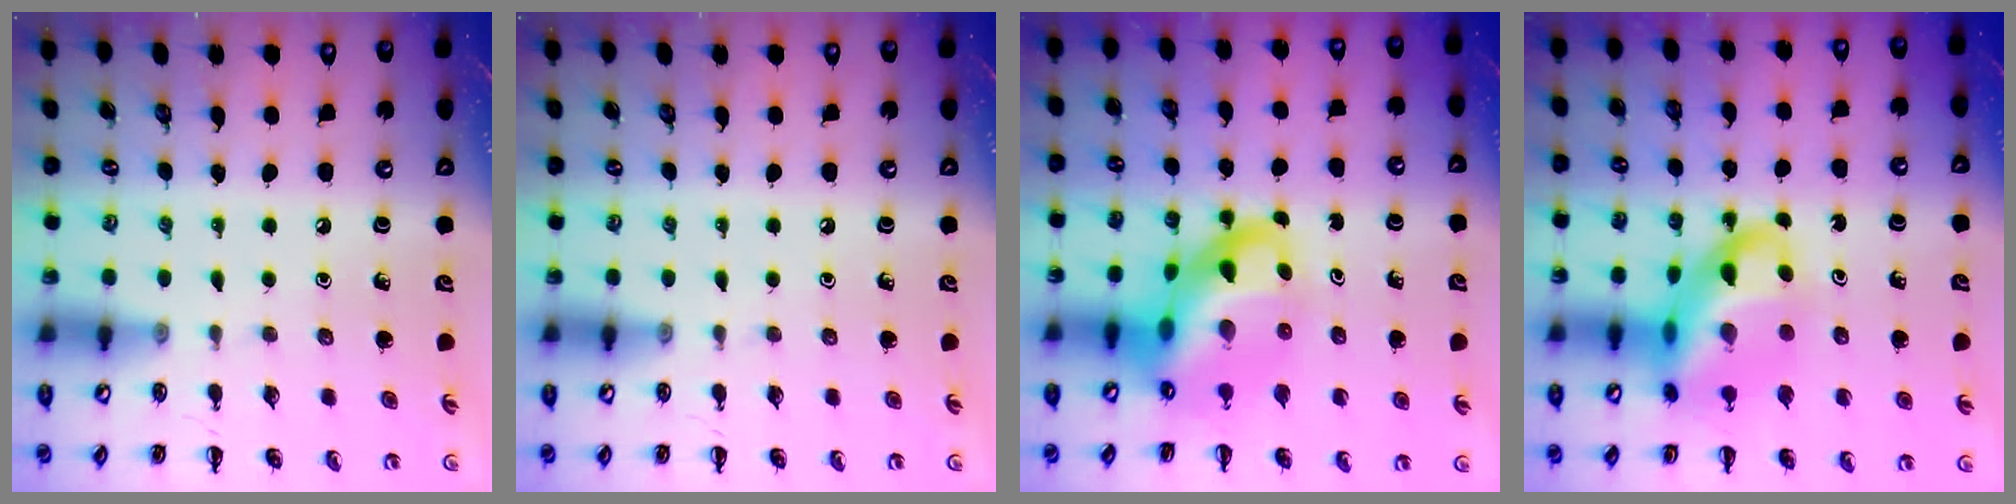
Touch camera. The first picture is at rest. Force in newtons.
{"total": 0.0}
{"total": 14.9, "press": 14.3, "slide": 4.1}
{"total": 15.9, "press": 15.4, "slide": 3.9}